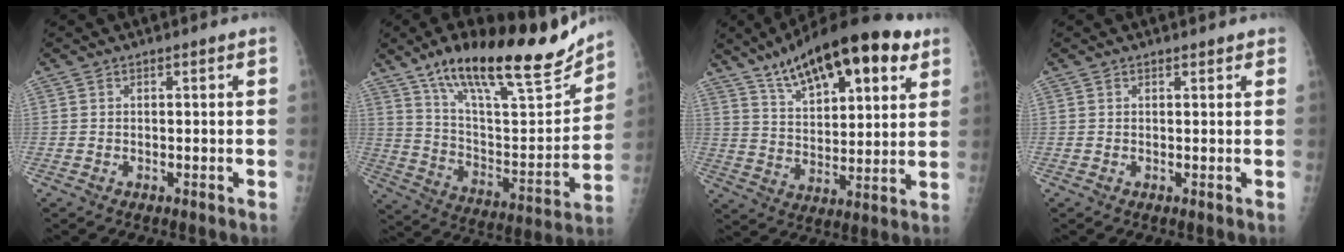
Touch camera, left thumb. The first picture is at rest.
{"total": 25.4, "force": [18.5, 7.1, 15.9], "torque": [-0.218, -0.072, 0.307]}
{"total": 21.3, "force": [12.4, 8.1, 15.4], "torque": [-0.215, -0.034, 0.199]}
{"total": 1.1, "force": [0.9, 0.4, 0.4], "torque": [-0.002, -0.002, 0.010]}